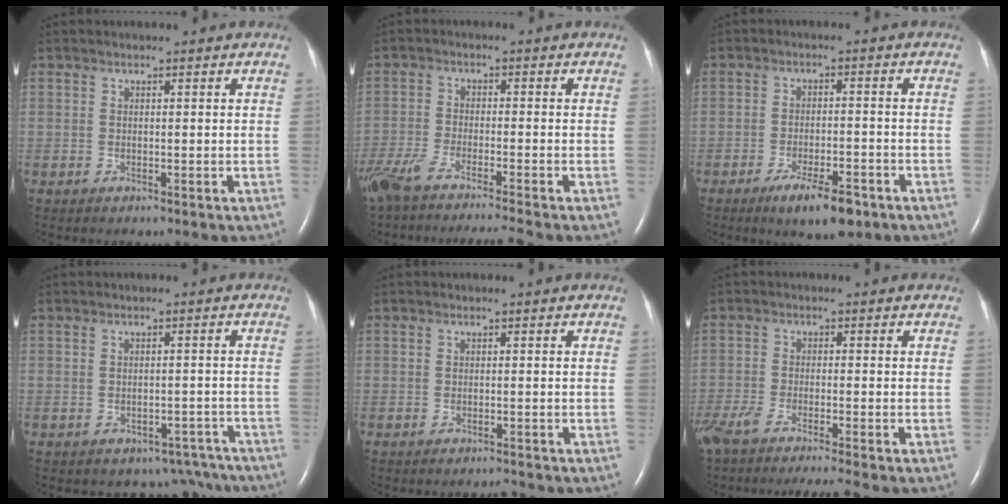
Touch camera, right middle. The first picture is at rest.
{"total": 11.5, "force": [-9.7, -0.5, 6.1], "torque": [-0.102, -0.027, -0.162]}
{"total": 7.1, "force": [-4.6, 1.9, 5.2], "torque": [-0.090, -0.008, -0.068]}
{"total": 7.6, "force": [-6.5, 3.9, 0.2], "torque": [0.017, 0.025, -0.063]}
{"total": 0.8, "force": [-0.8, 0.0, 0.1], "torque": [-0.005, -0.004, -0.010]}
{"total": 10.4, "force": [-8.8, -0.2, 5.5], "torque": [-0.086, -0.025, -0.145]}